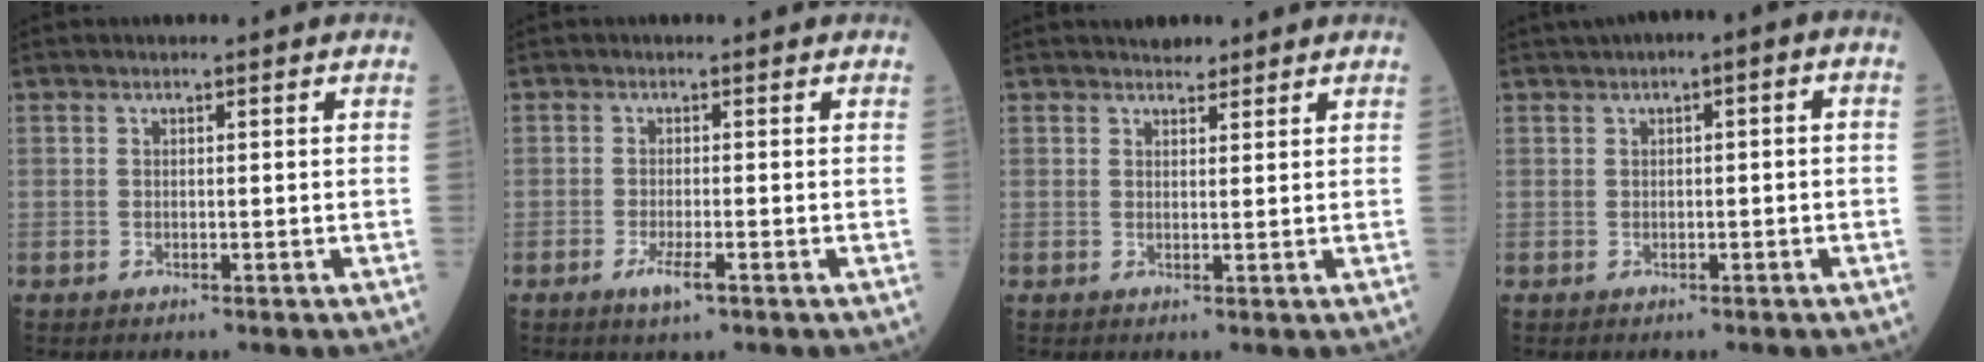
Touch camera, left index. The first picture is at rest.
{"total": 2.6, "force": [-1.4, 0.4, 2.1], "torque": [-0.043, -0.006, -0.025]}
{"total": 2.1, "force": [1.8, 0.9, 0.4], "torque": [-0.009, 0.004, 0.026]}
{"total": 3.3, "force": [0.6, 1.1, 3.1], "torque": [-0.048, 0.023, 0.007]}